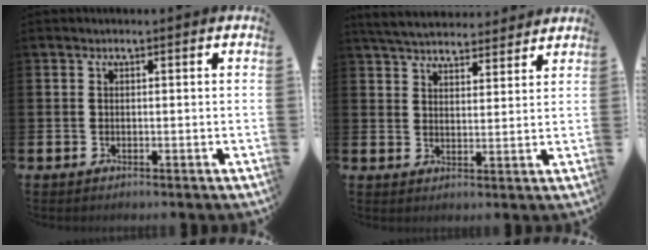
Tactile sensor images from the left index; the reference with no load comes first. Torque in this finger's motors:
{"motor_torque": [1.07, -1.07, 0.22, 0.13]}